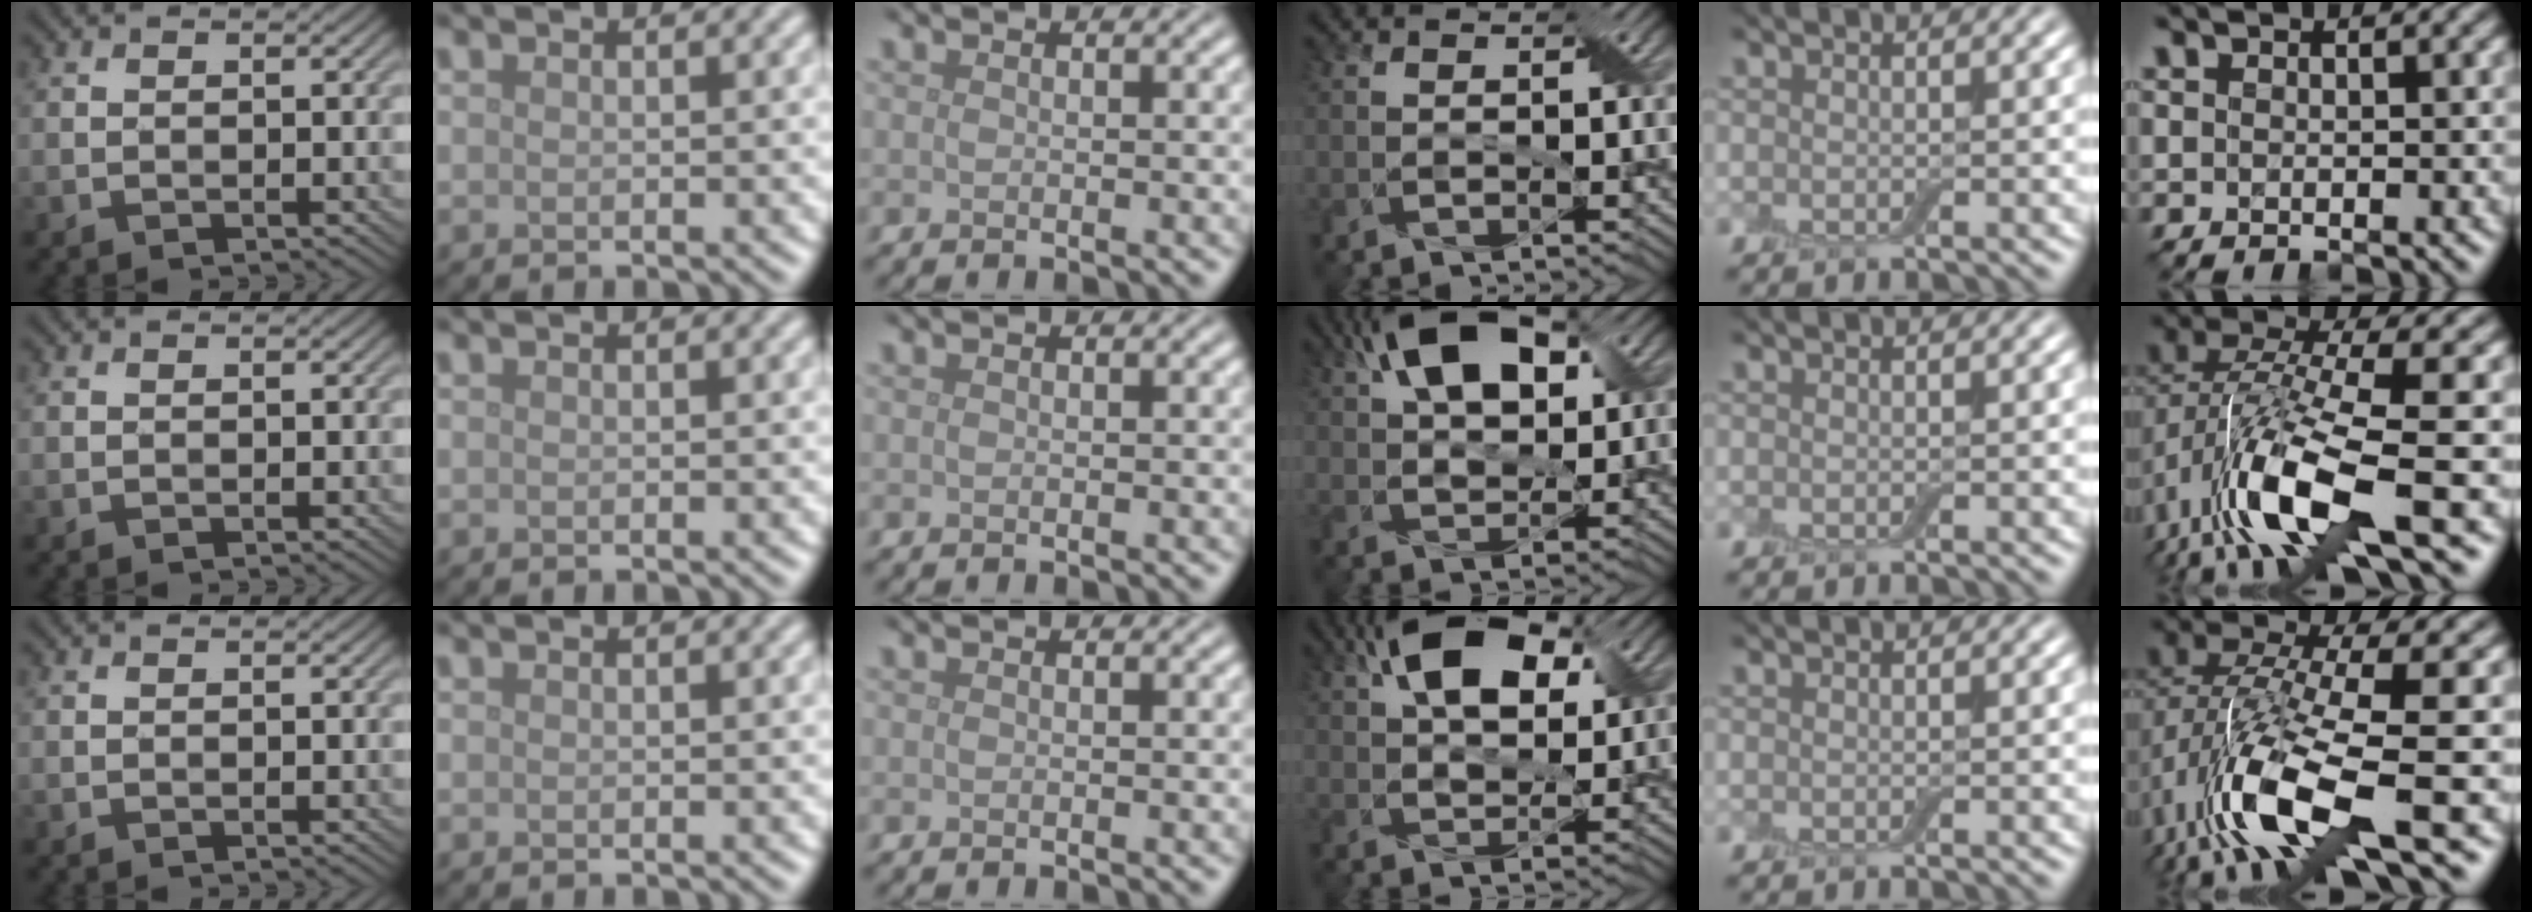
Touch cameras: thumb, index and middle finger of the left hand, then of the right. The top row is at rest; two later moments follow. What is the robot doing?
{"motion": "close", "object": "airpods case & airpods"}